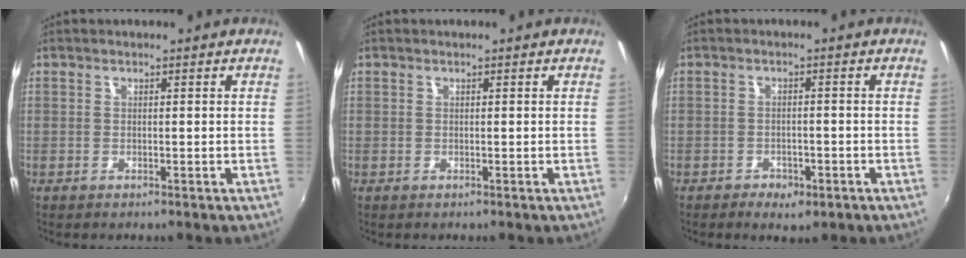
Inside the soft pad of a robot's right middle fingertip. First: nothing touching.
{"total": 0.0}
{"total": 4.4, "force": [-3.0, 2.2, 2.3], "torque": [-0.060, -0.011, -0.042]}